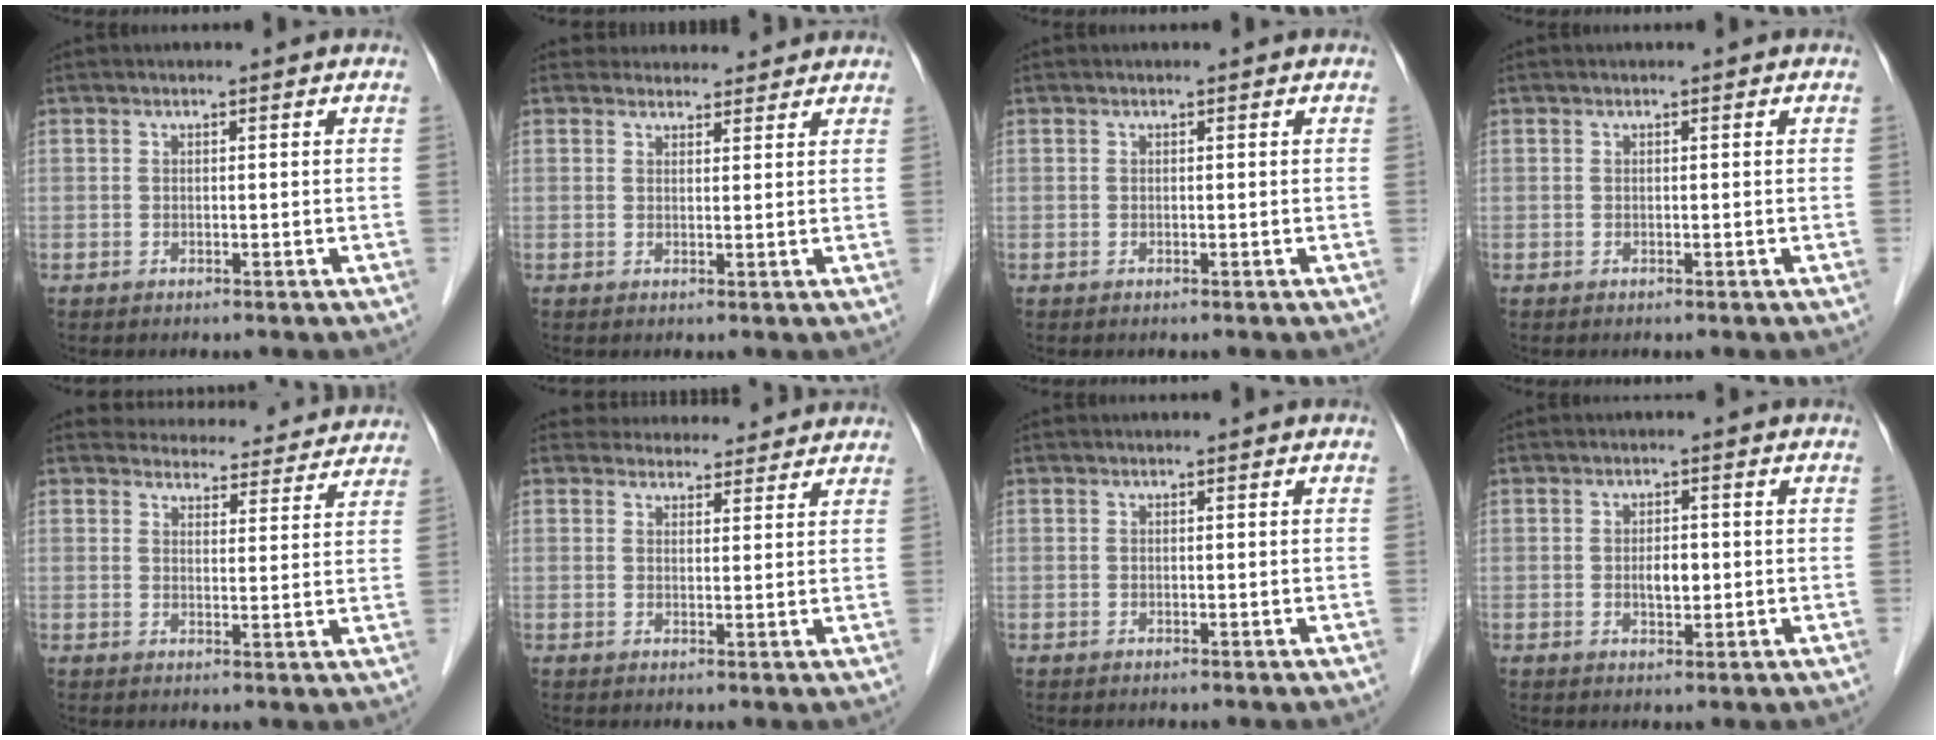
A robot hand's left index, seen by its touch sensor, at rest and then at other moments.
{"total": 4.8, "force": [4.4, 1.8, -0.1], "torque": [0.010, 0.011, 0.050]}
{"total": 0.0}
{"total": 0.0}
{"total": 15.1, "force": [14.4, 4.1, 1.9], "torque": [0.004, -0.007, 0.154]}
{"total": 7.5, "force": [7.1, 2.5, 0.5], "torque": [0.015, 0.013, 0.072]}
{"total": 0.0}
{"total": 2.6, "force": [-0.4, 1.3, 2.2], "torque": [-0.038, -0.003, -0.006]}